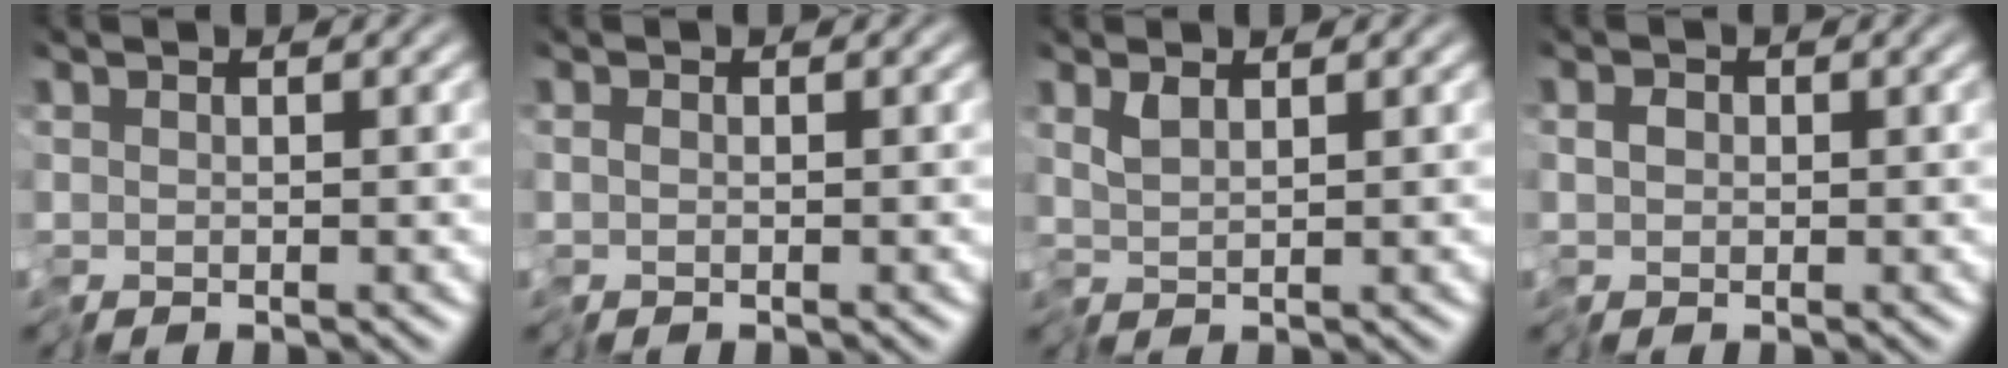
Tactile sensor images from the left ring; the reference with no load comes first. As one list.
[{"total": 0.0}, {"total": 0.7, "force": [0.4, -0.3, 0.5], "torque": [-0.006, -0.002, 0.010]}, {"total": 1.3, "force": [-0.4, 0.9, 0.8], "torque": [-0.008, 0.002, -0.011]}]